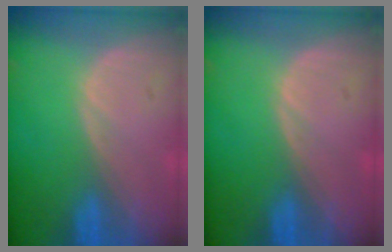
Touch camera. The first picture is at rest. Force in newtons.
{"total": 0.0}